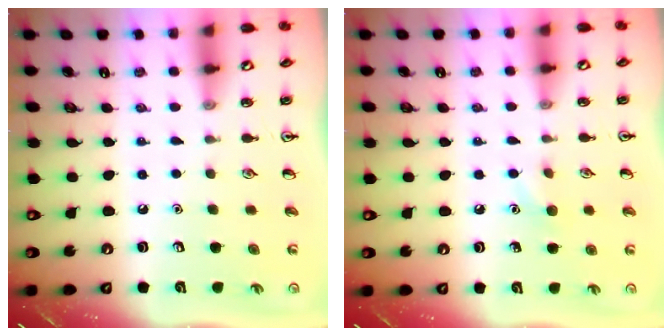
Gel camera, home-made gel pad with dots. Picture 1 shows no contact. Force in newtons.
{"total": 5.7, "press": 5.4, "slide": 1.7}